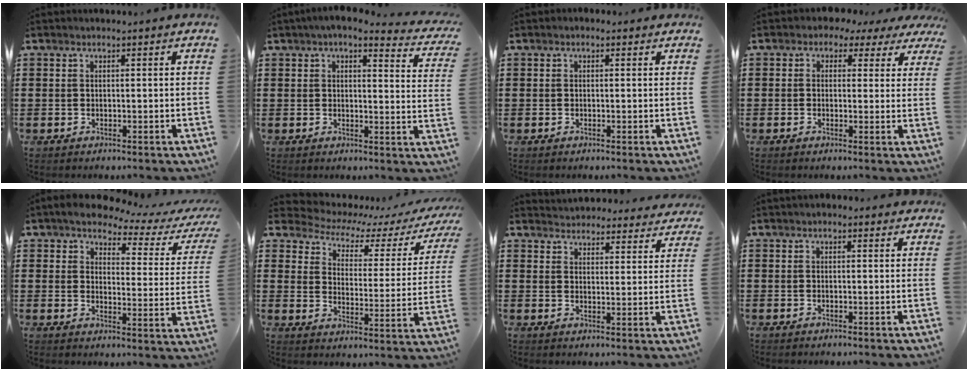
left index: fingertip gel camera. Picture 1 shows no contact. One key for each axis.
{"total": 3.9, "fx": 3.3, "fy": 0.2, "fz": 2.2, "tx": -0.056, "ty": -0.014, "tz": 0.056}
{"total": 0.5, "fx": -0.1, "fy": 0.4, "fz": 0.3, "tx": -0.007, "ty": 0.002, "tz": -0.003}
{"total": 2.2, "fx": 0.9, "fy": 1.9, "fz": 0.7, "tx": -0.026, "ty": 0.001, "tz": 0.011}
{"total": 4.7, "fx": 4.1, "fy": 1.2, "fz": 2.0, "tx": -0.058, "ty": -0.021, "tz": 0.066}
{"total": 3.8, "fx": 3.1, "fy": 1.4, "fz": 1.5, "tx": -0.046, "ty": -0.026, "tz": 0.044}
{"total": 3.8, "fx": 3.7, "fy": 0.1, "fz": -0.4, "tx": -0.010, "ty": -0.020, "tz": 0.066}
{"total": 1.1, "fx": 0.9, "fy": 0.6, "fz": 0.4, "tx": -0.010, "ty": 0.006, "tz": 0.016}